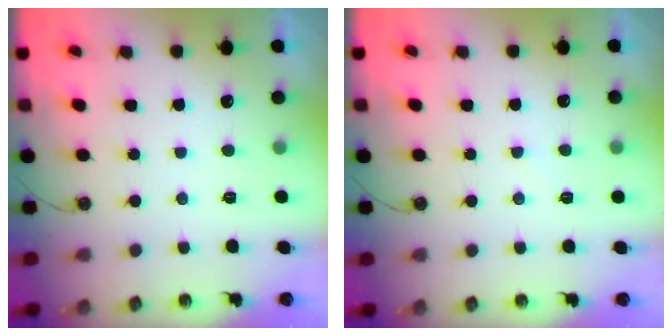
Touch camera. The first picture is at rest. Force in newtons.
{"total": 4.7, "press": 4.6, "slide": 0.7}